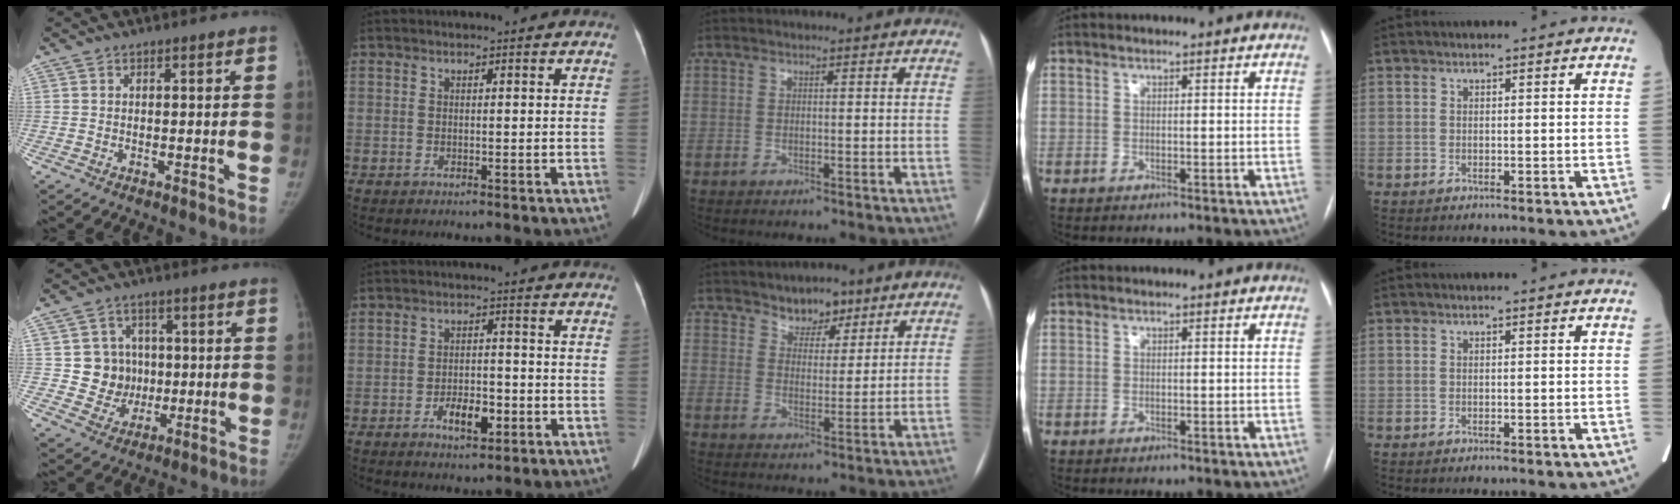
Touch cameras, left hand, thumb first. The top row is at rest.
{"thumb": {"total": 8.7, "force": [0.5, 8.4, 2.3], "torque": [0.010, 0.012, 0.015]}, "index": {"total": 4.8, "force": [-2.3, 2.2, 3.6], "torque": [-0.064, 0.002, -0.034]}, "middle": {"total": 4.8, "force": [3.7, 2.8, 1.4], "torque": [-0.013, 0.002, 0.062]}}